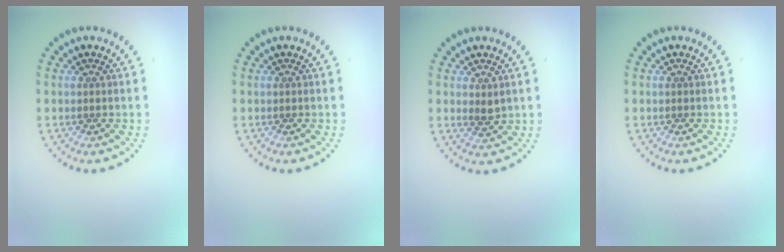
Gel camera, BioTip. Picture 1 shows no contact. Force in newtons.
{"total": 0.0}
{"total": 1.1, "press": 1.0, "slide": 0.5}
{"total": 0.0}